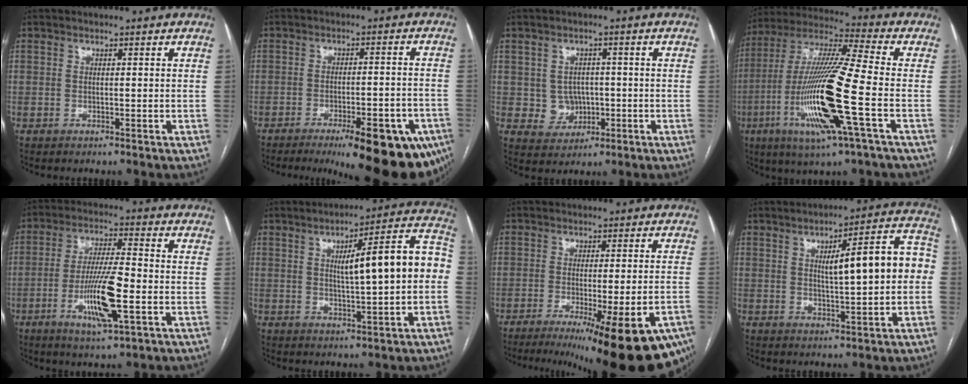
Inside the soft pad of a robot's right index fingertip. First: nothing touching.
{"total": 19.0, "force": [-12.5, 4.6, 13.6], "torque": [-0.110, 0.002, -0.158]}
{"total": 4.5, "force": [-0.2, 4.3, 1.5], "torque": [-0.017, 0.010, 0.006]}
{"total": 19.6, "force": [-5.5, 0.4, 18.8], "torque": [-0.395, -0.021, -0.110]}
{"total": 11.4, "force": [-3.3, 1.2, 10.8], "torque": [-0.206, -0.010, -0.060]}
{"total": 14.0, "force": [0.9, 1.7, 13.9], "torque": [-0.189, 0.040, 0.013]}
{"total": 22.0, "force": [-14.6, 2.9, 16.2], "torque": [-0.145, -0.033, -0.188]}
{"total": 12.7, "force": [1.0, 2.2, 12.4], "torque": [-0.165, 0.040, 0.016]}